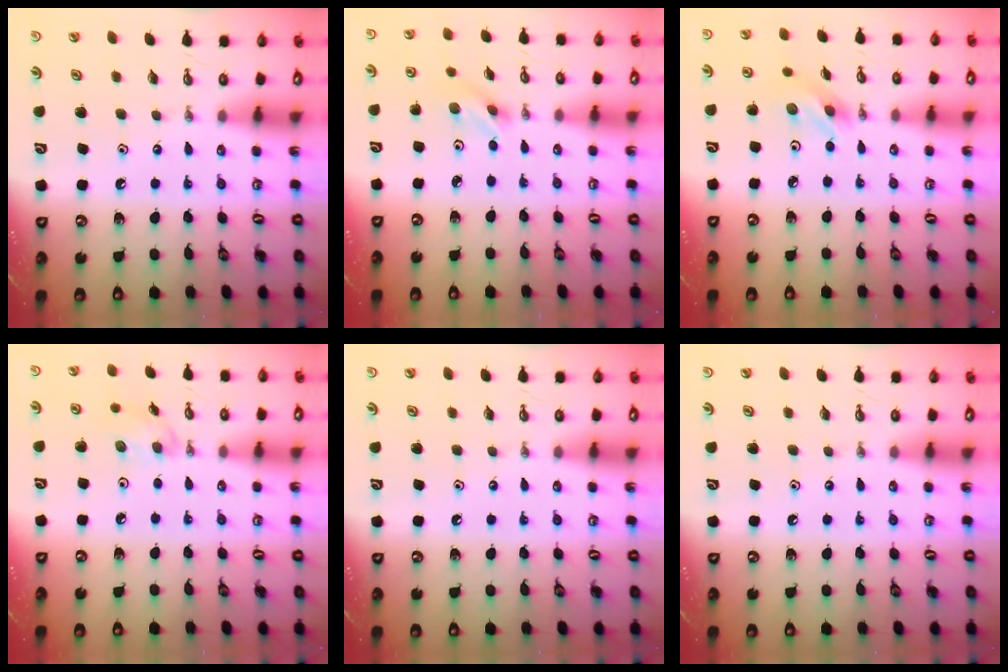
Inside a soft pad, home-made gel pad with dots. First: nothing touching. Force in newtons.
{"total": 2.9, "press": 2.8, "slide": 0.7}
{"total": 5.4, "press": 5.4, "slide": 0.7}
{"total": 5.4, "press": 5.2, "slide": 1.5}
{"total": 0.0}
{"total": 0.0}